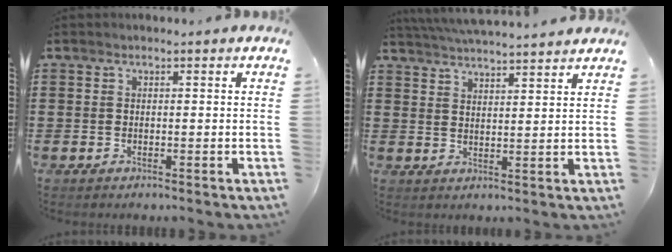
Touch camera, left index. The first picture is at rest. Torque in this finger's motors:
{"motor_torque": [1.10, -1.04, 0.52, 0.11]}